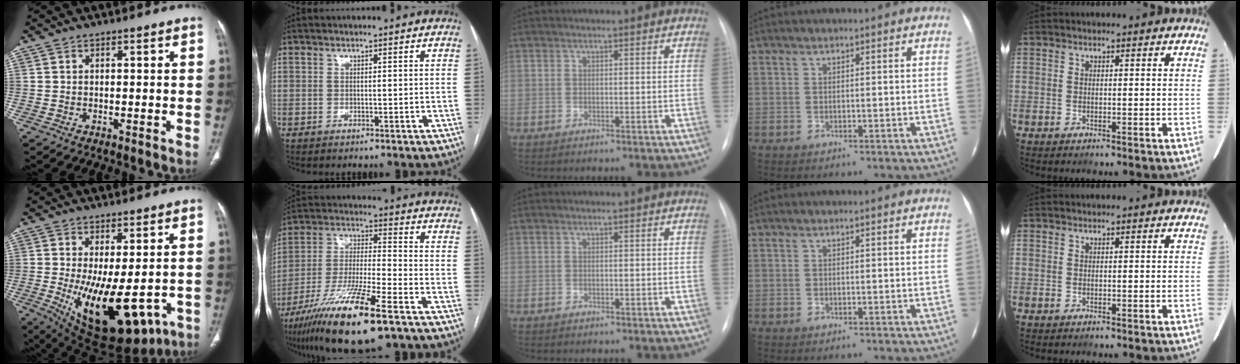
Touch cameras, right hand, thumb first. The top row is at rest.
{"thumb": {"total": 18.3, "force": [-4.7, 8.2, 15.6], "torque": [-0.238, -0.023, -0.043]}, "index": {"total": 18.0, "force": [-10.9, 1.7, 14.3], "torque": [-0.280, -0.044, -0.195]}}